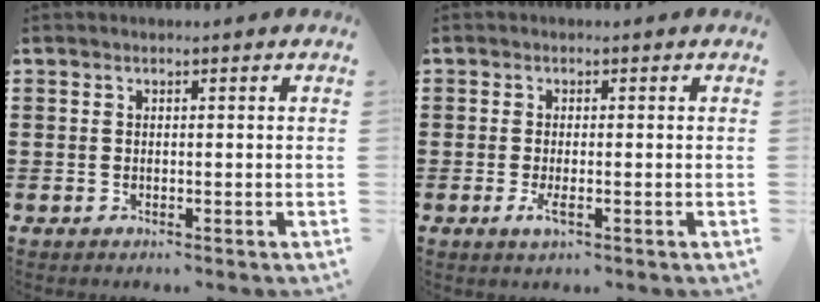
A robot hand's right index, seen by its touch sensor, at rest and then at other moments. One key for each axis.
{"total": 2.2, "fx": -0.8, "fy": 0.5, "fz": 2.0, "tx": -0.048, "ty": -0.009, "tz": -0.019}